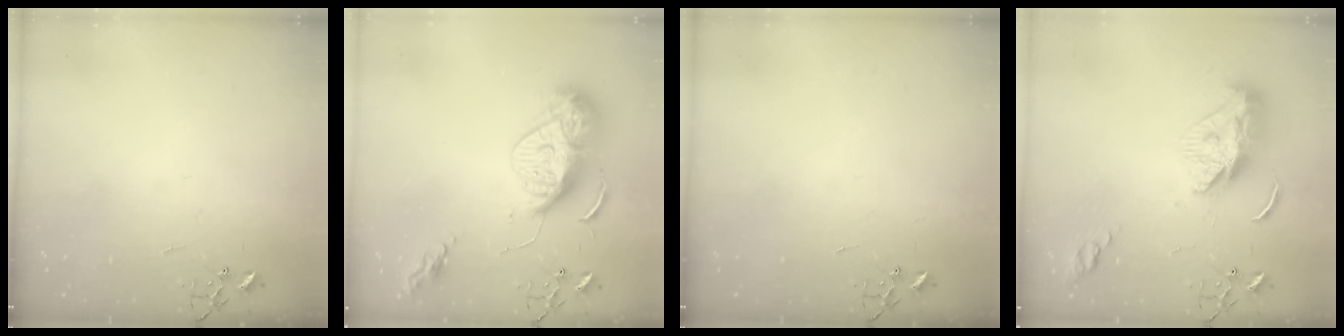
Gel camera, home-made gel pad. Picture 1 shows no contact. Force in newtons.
{"total": 15.7, "press": 15.6, "slide": 1.4}
{"total": 0.0}
{"total": 10.9, "press": 10.9, "slide": 0.9}